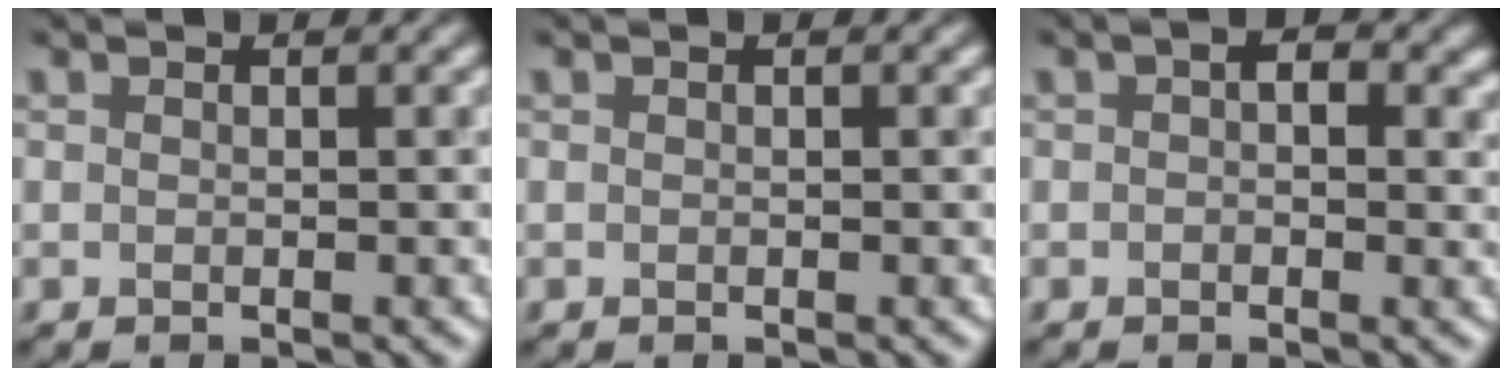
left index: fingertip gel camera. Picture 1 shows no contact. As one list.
[{"total": 0.0}, {"total": 2.7, "force": [0.7, 1.5, 2.1], "torque": [-0.025, 0.009, 0.004]}]